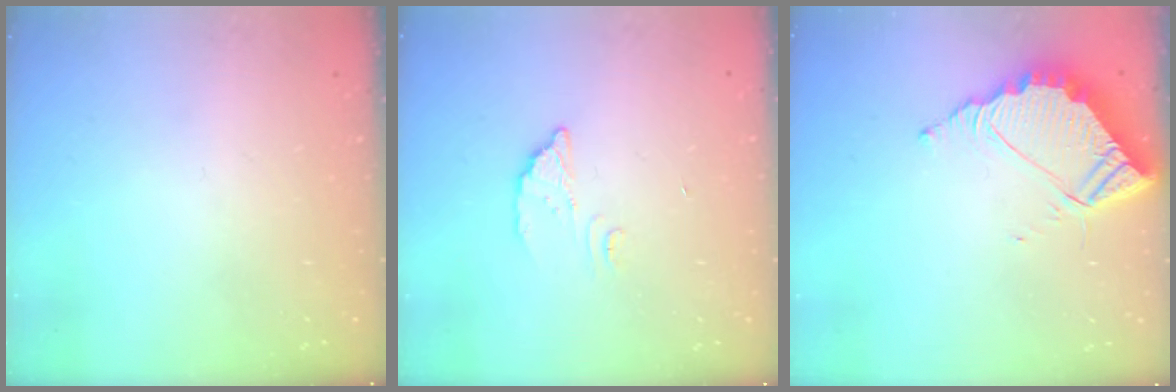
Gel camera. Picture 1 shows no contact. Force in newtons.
{"total": 3.7, "press": 3.7, "slide": 0.2}
{"total": 8.3, "press": 8.3, "slide": 0.5}